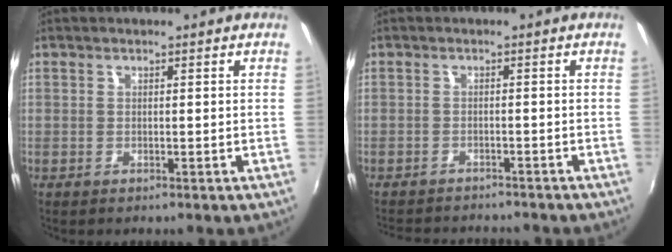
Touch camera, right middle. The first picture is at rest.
{"total": 8.6, "force": [-8.0, 1.8, 2.8], "torque": [-0.069, -0.013, -0.115]}